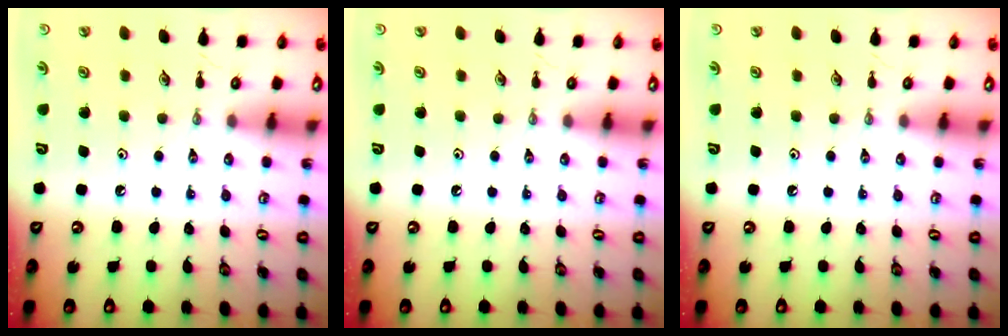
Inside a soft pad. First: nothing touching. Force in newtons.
{"total": 0.0}
{"total": 0.0}